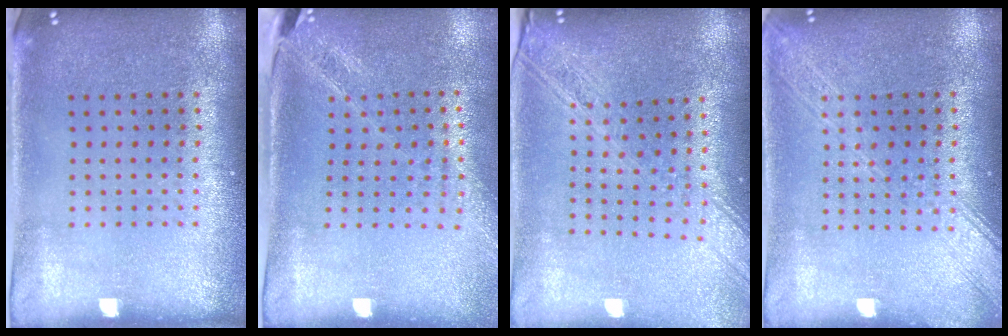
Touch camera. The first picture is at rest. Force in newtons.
{"total": 1.7, "press": 1.5, "slide": 0.8}
{"total": 2.1, "press": 1.8, "slide": 1.1}
{"total": 3.4, "press": 3.3, "slide": 0.5}